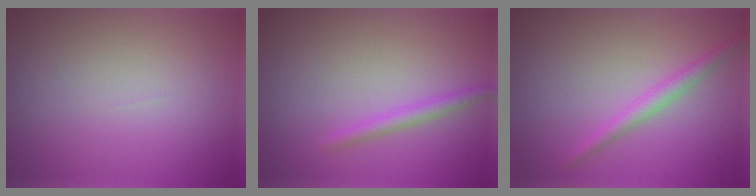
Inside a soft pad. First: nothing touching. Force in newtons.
{"total": 1.6, "press": 1.6, "slide": 0.1}
{"total": 2.0, "press": 1.9, "slide": 0.1}